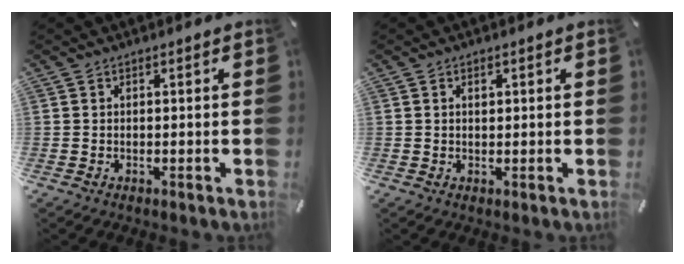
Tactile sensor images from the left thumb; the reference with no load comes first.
{"total": 1.3, "force": [0.4, 0.8, 0.9], "torque": [-0.012, 0.000, 0.006]}